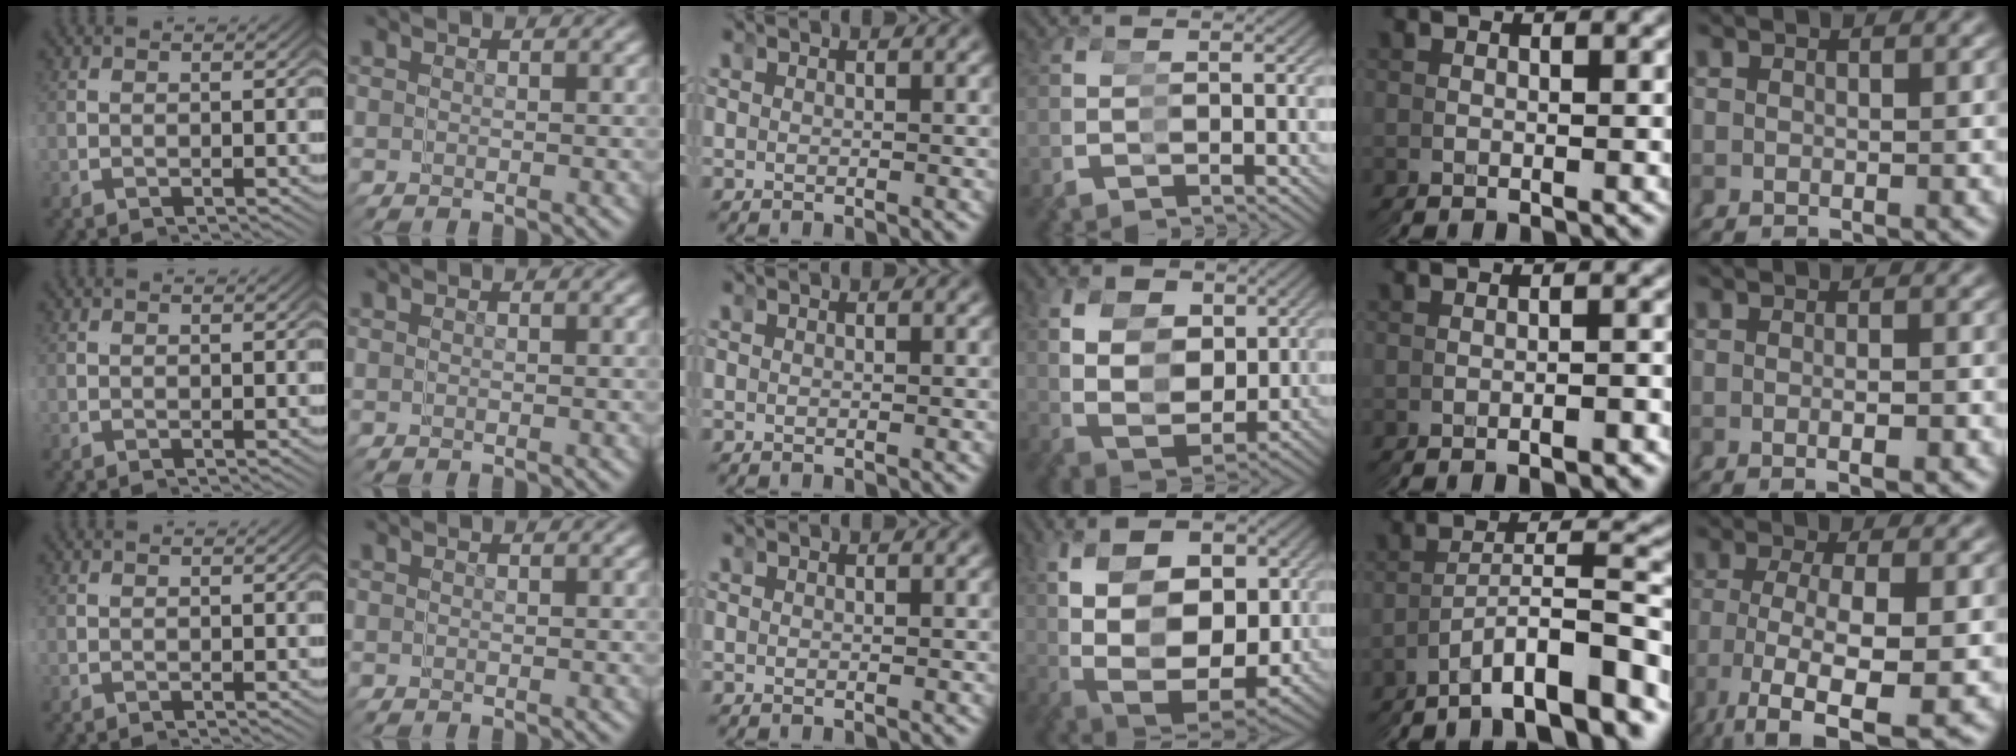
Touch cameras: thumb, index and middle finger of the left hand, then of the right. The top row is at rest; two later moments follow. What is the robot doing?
{"motion": "grasp_and_lifting", "object": "bandage"}